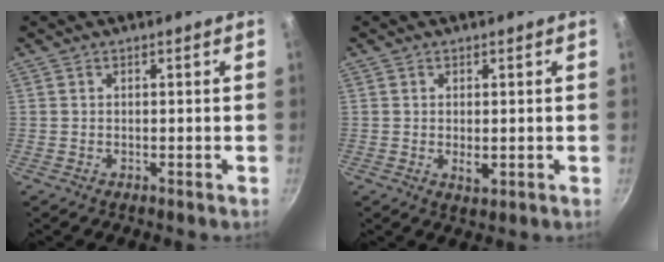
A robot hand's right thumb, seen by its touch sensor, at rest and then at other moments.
{"total": 2.3, "force": [-0.1, 1.1, 2.0], "torque": [-0.034, -0.005, 0.000]}